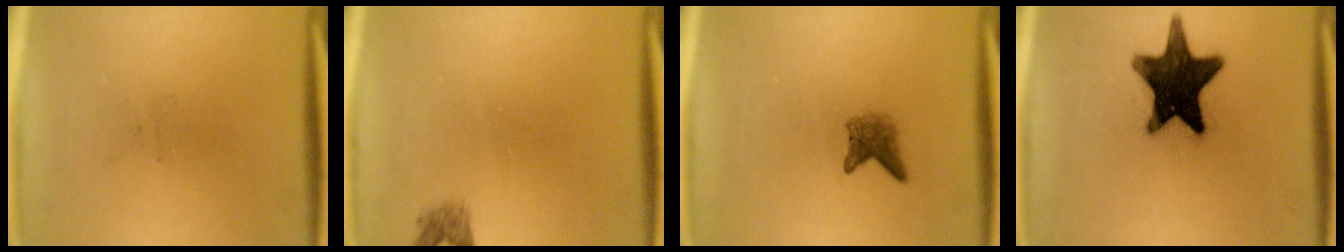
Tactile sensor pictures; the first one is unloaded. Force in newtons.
{"total": 1.4}
{"total": 2.4}
{"total": 17.2}